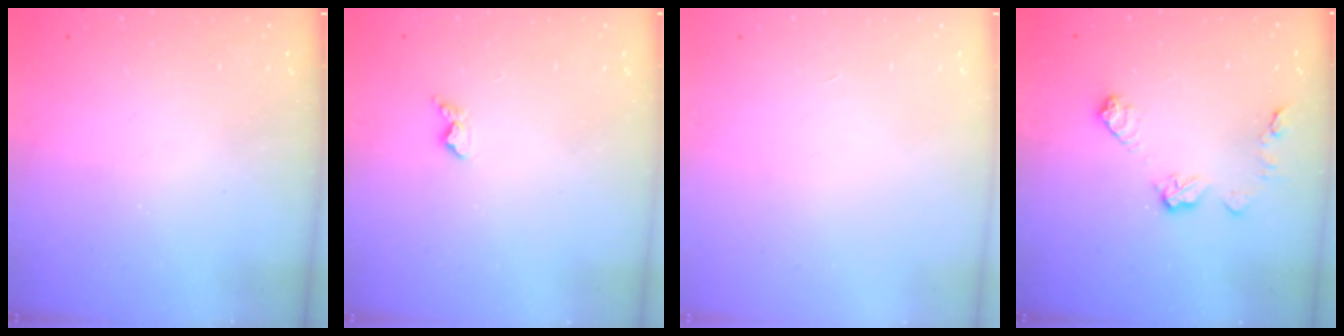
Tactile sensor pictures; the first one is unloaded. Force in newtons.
{"total": 4.1, "press": 4.0, "slide": 0.6}
{"total": 0.0}
{"total": 9.1, "press": 9.1, "slide": 0.5}